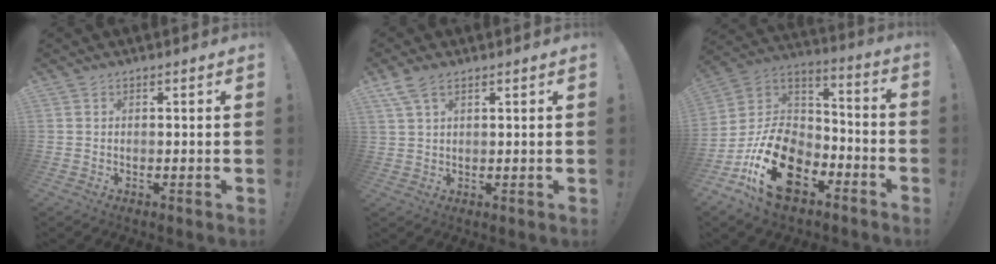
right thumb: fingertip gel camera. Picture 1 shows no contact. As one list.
[{"total": 5.5, "force": [3.5, 2.5, 3.4], "torque": [-0.064, -0.008, 0.068]}, {"total": 23.6, "force": [-10.6, 15.1, 14.7], "torque": [-0.269, 0.067, -0.167]}]